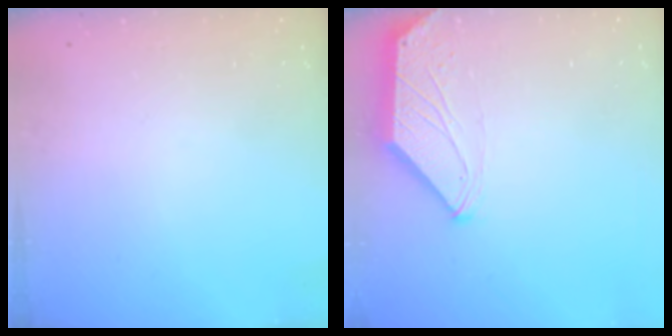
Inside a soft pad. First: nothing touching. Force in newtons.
{"total": 0.0}